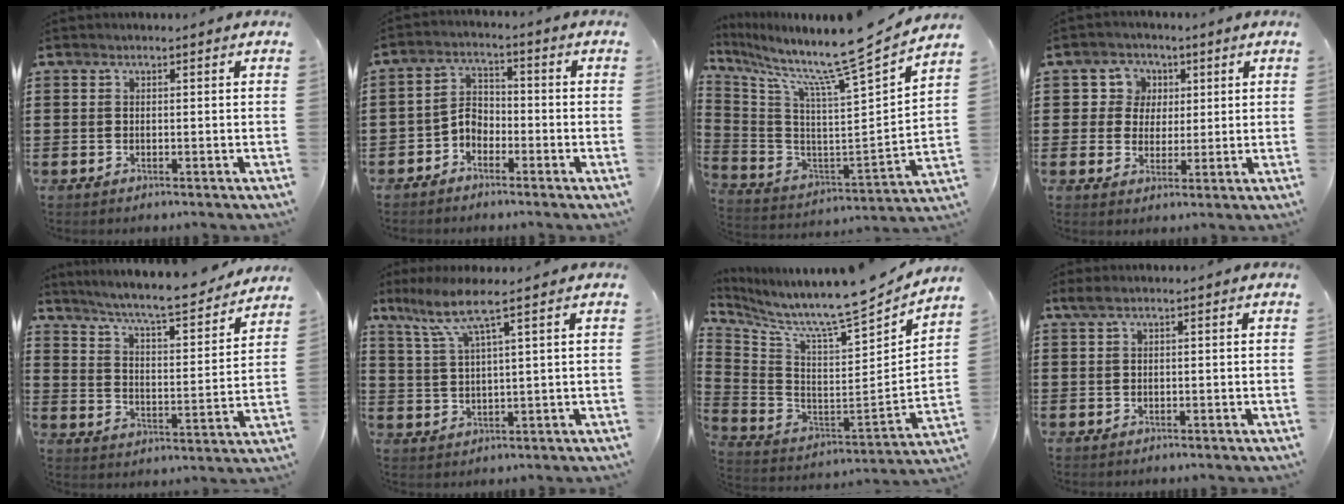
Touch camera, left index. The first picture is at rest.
{"total": 3.4, "force": [-2.5, 2.0, 1.3], "torque": [-0.037, 0.008, -0.055]}
{"total": 10.5, "force": [9.1, -0.7, 5.1], "torque": [-0.120, -0.086, 0.136]}
{"total": 4.9, "force": [1.8, 4.5, 0.7], "torque": [-0.034, 0.013, 0.028]}
{"total": 7.3, "force": [6.7, -0.2, 3.0], "torque": [-0.084, -0.046, 0.107]}
{"total": 6.5, "force": [3.8, 0.2, 5.3], "torque": [-0.123, -0.009, 0.062]}
{"total": 7.8, "force": [7.0, -0.1, 3.5], "torque": [-0.087, -0.084, 0.105]}
{"total": 0.9, "force": [0.2, 0.2, 0.9], "torque": [-0.018, -0.001, 0.004]}